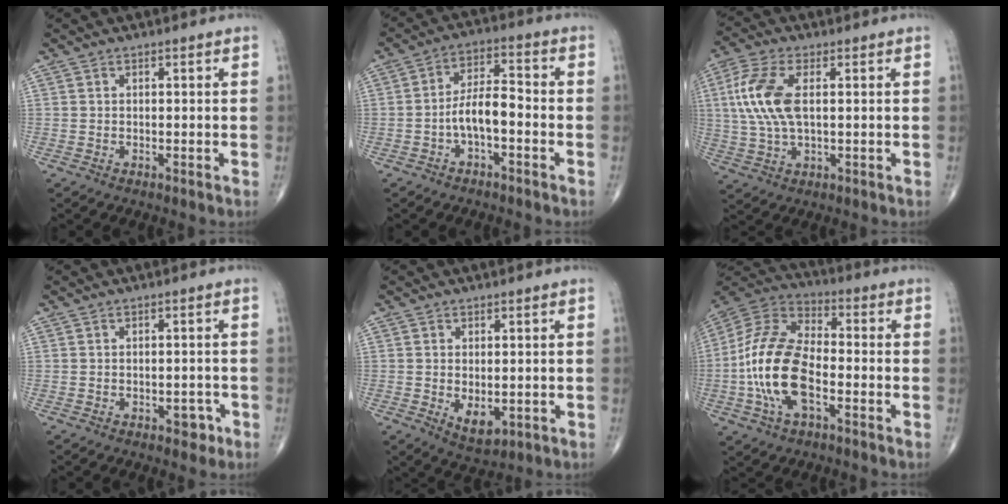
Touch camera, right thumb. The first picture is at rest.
{"total": 7.1, "force": [-2.3, 2.9, 6.0], "torque": [-0.105, 0.037, -0.046]}
{"total": 11.1, "force": [1.8, 5.2, 9.6], "torque": [-0.228, 0.005, 0.036]}
{"total": 2.4, "force": [-1.3, 1.5, 1.4], "torque": [-0.007, 0.008, -0.016]}
{"total": 5.1, "force": [-0.8, 2.9, 4.1], "torque": [-0.061, -0.011, -0.002]}
{"total": 17.4, "force": [-3.9, 8.8, 14.4], "torque": [-0.295, 0.029, -0.079]}